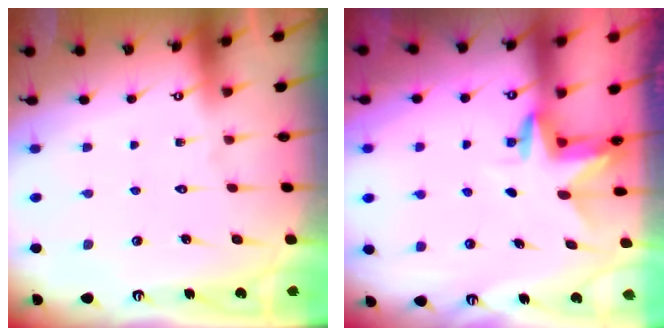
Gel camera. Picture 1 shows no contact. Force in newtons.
{"total": 3.1, "press": 3.1, "slide": 0.3}